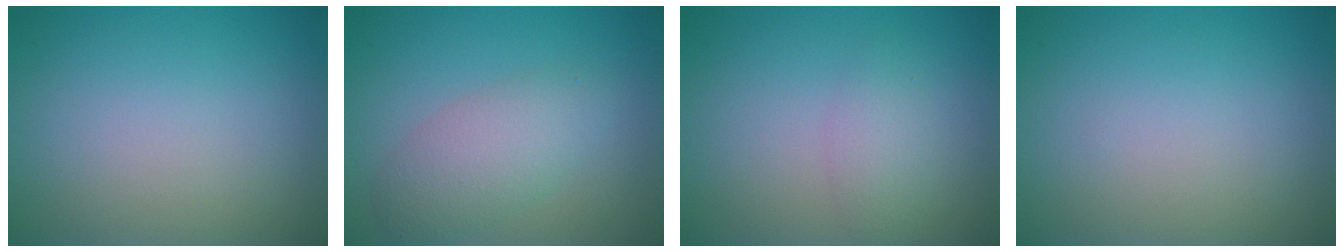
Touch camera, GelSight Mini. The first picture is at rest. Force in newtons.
{"total": 3.9, "press": 3.9, "slide": 0.1}
{"total": 2.0, "press": 2.0, "slide": 0.1}
{"total": 0.0}